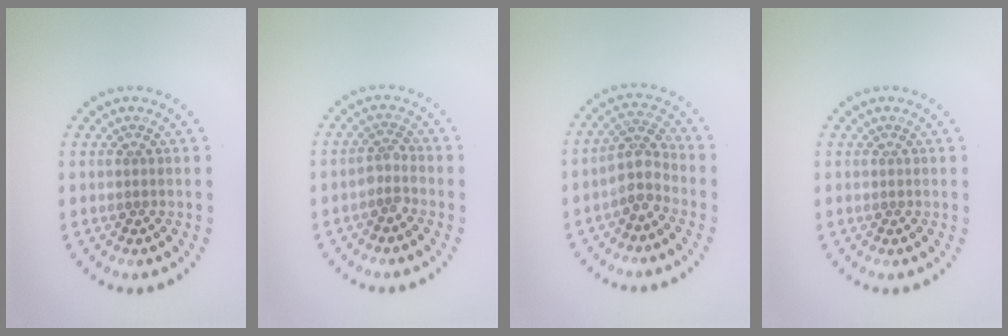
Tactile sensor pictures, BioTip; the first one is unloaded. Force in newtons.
{"total": 1.7, "press": 1.3, "slide": 1.2}
{"total": 3.0, "press": 2.3, "slide": 1.9}
{"total": 0.0}